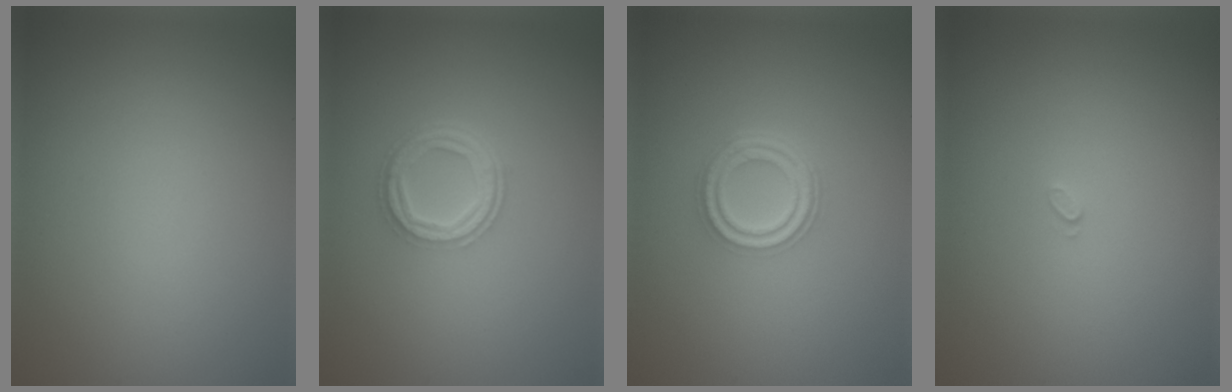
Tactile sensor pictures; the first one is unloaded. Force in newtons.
{"total": 3.9, "press": 2.9, "slide": 2.6}
{"total": 4.1, "press": 3.1, "slide": 2.6}
{"total": 0.6, "press": 0.6, "slide": 0.1}